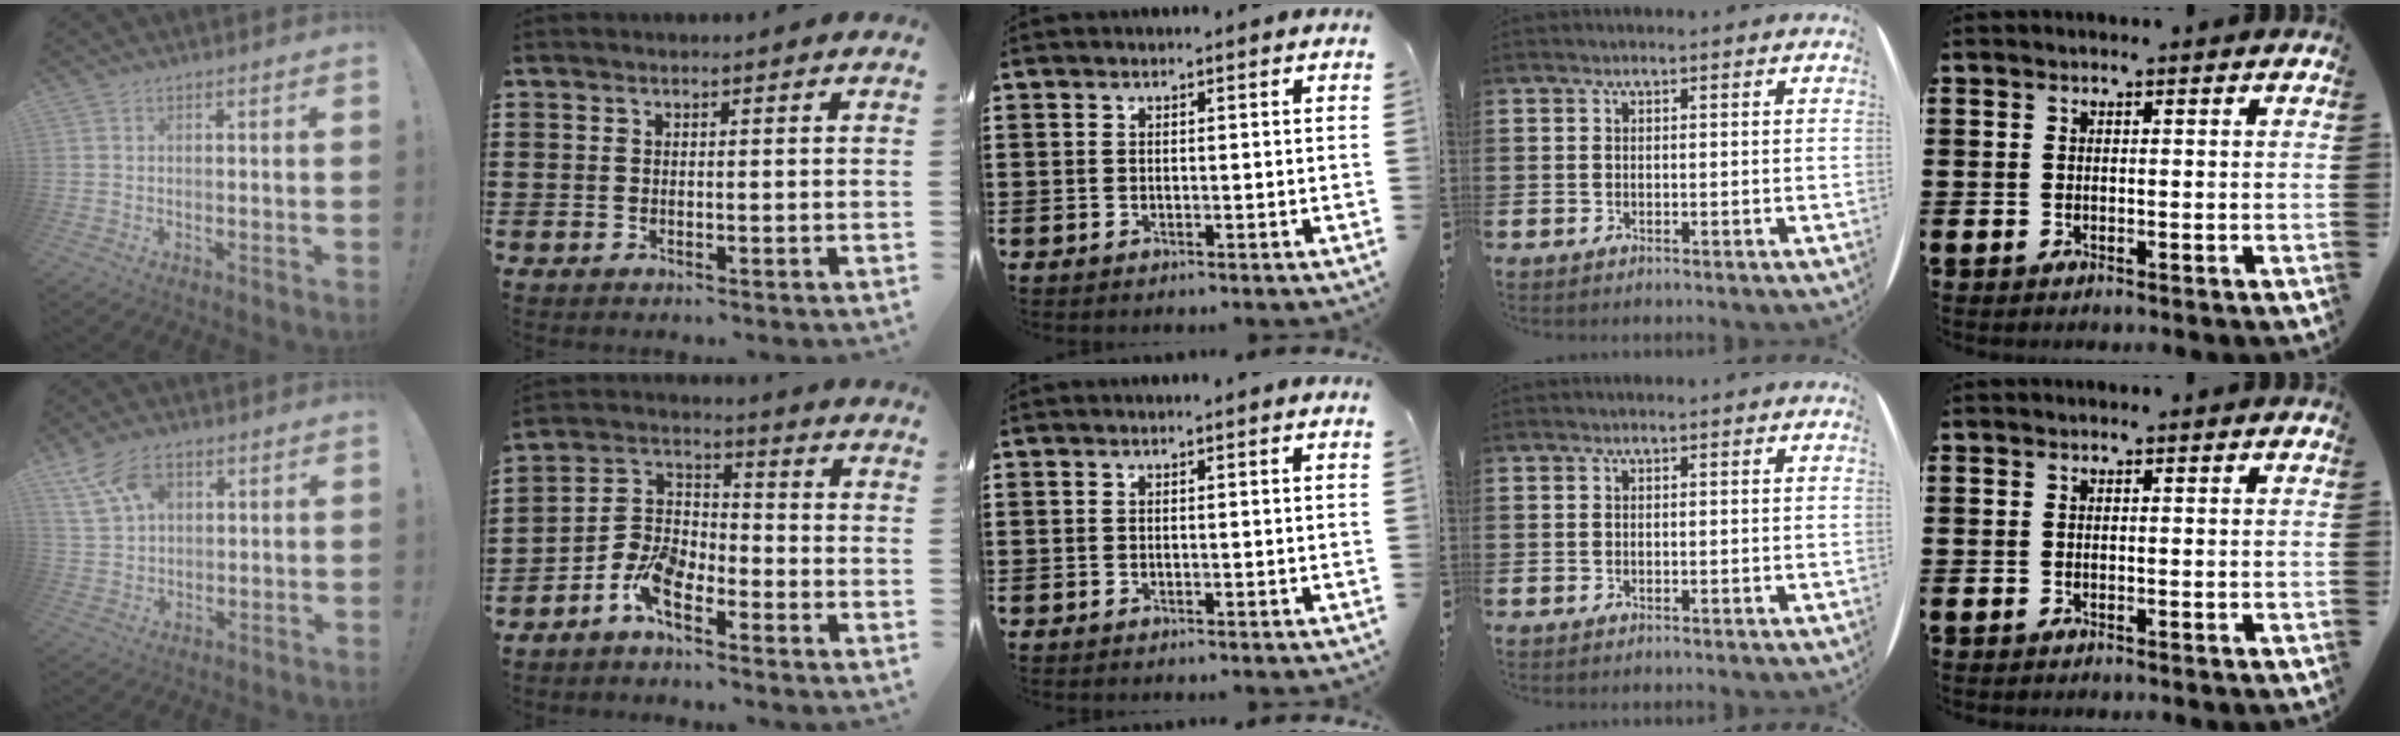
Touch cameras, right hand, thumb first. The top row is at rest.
{"thumb": {"total": 10.0, "force": [4.7, 6.5, 6.1], "torque": [-0.114, -0.009, 0.093]}, "index": {"total": 6.9, "force": [-4.6, 3.2, 4.0], "torque": [-0.111, 0.002, -0.097]}}